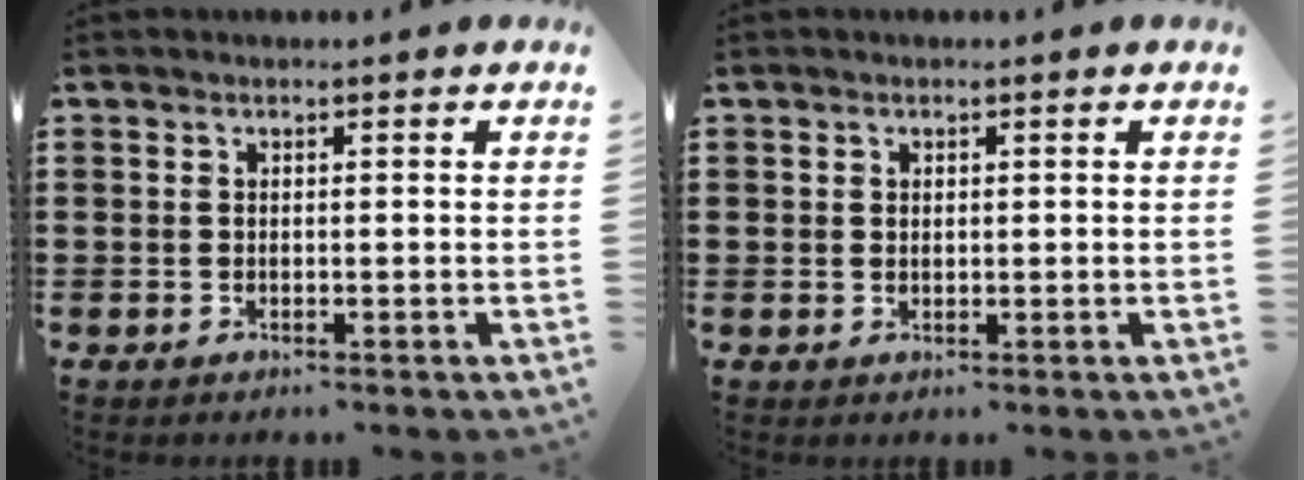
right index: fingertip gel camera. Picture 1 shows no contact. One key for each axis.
{"total": 0.8, "fx": 0.4, "fy": 0.6, "fz": 0.2, "tx": -0.007, "ty": 0.004, "tz": 0.008}